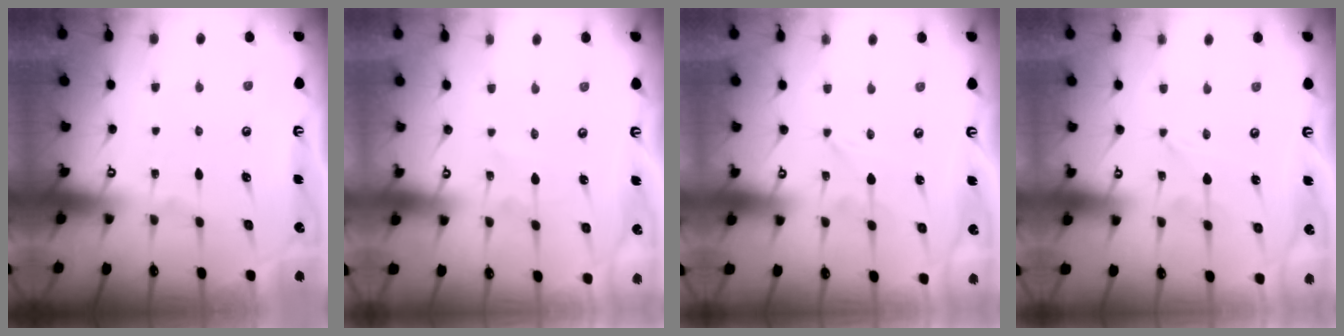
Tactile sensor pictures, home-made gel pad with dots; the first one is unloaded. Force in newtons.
{"total": 1.5, "press": 1.4, "slide": 0.1}
{"total": 0.0}
{"total": 0.0}